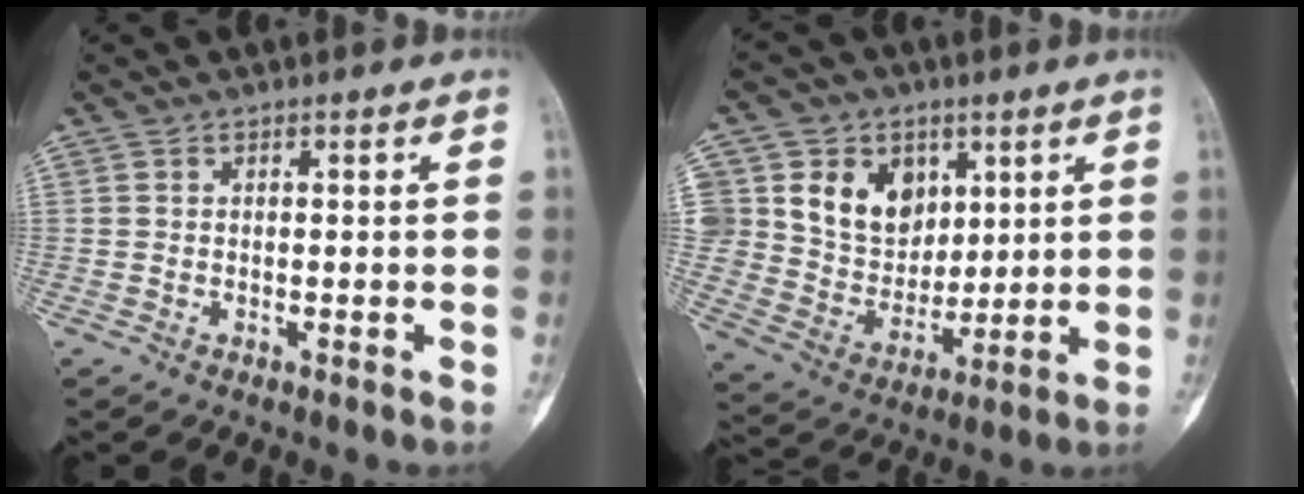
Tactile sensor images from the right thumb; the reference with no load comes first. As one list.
[{"total": 15.6, "force": [5.7, 13.0, 6.4], "torque": [-0.067, -0.012, 0.117]}]